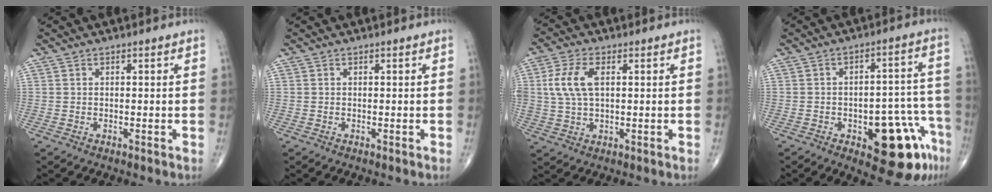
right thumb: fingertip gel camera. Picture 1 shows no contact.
{"total": 0.0}
{"total": 7.7, "force": [1.6, 4.1, 6.3], "torque": [-0.144, 0.006, 0.033]}
{"total": 14.9, "force": [-7.1, 6.1, 11.5], "torque": [-0.106, 0.055, -0.081]}